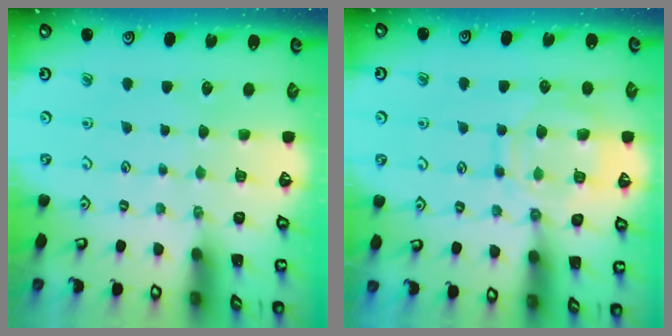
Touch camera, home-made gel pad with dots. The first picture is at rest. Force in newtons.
{"total": 13.4, "press": 13.4, "slide": 1.3}